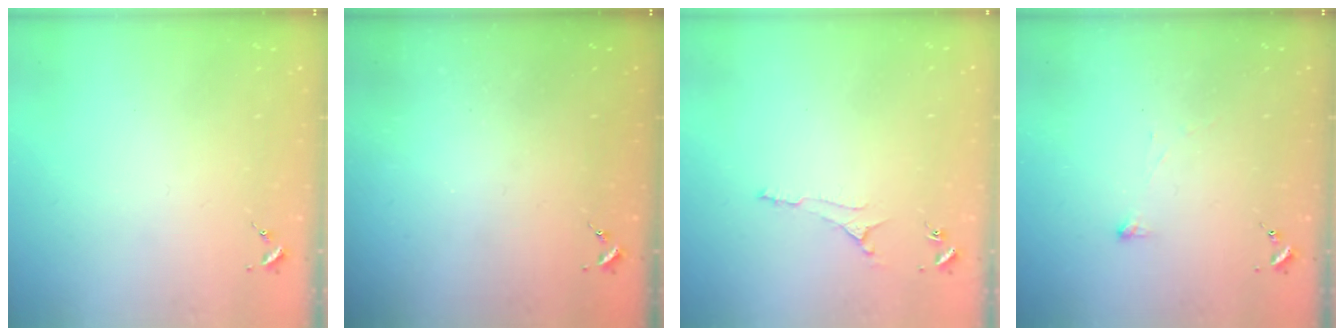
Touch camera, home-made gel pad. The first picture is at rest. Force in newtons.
{"total": 0.0}
{"total": 4.7, "press": 4.7, "slide": 0.6}
{"total": 2.9, "press": 2.9, "slide": 0.3}